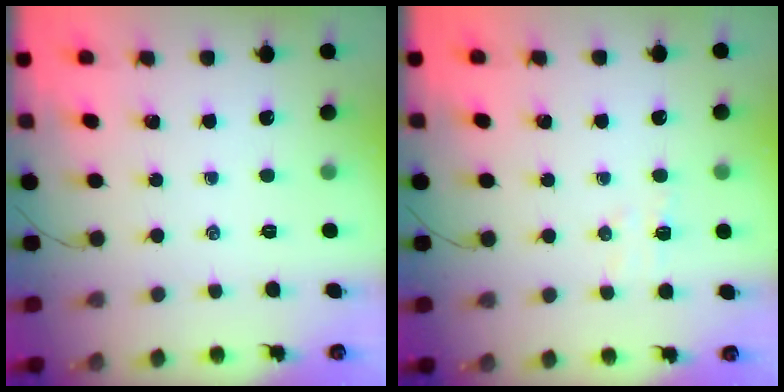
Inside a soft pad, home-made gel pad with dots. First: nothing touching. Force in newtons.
{"total": 4.8, "press": 4.6, "slide": 1.1}